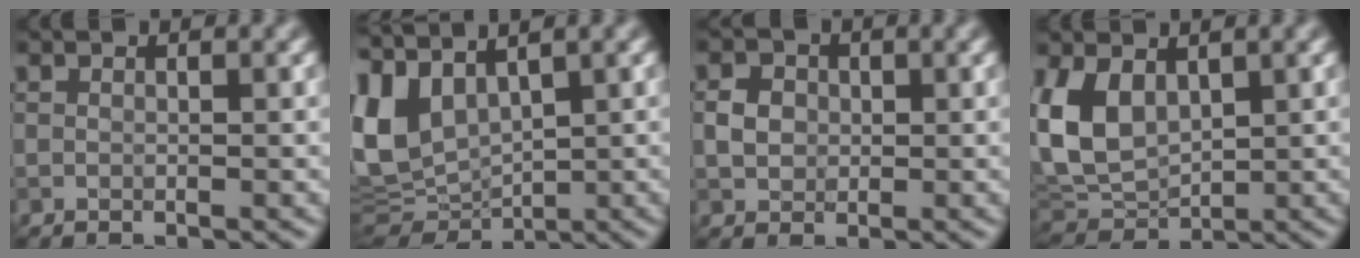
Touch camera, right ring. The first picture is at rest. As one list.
[{"total": 7.9, "force": [2.3, 4.4, 6.1], "torque": [-0.154, -0.009, 0.057]}, {"total": 2.1, "force": [0.1, 1.8, 1.0], "torque": [-0.016, -0.001, 0.002]}, {"total": 6.7, "force": [1.7, 4.4, 4.8], "torque": [-0.113, -0.001, 0.030]}]